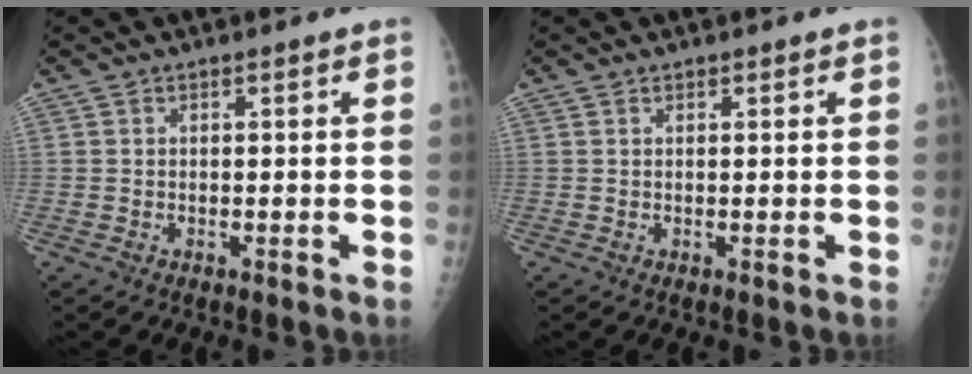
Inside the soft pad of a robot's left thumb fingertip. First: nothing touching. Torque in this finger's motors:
{"motor_torque": [0.15, 0.06, 0.18, 0.06, 0.00]}